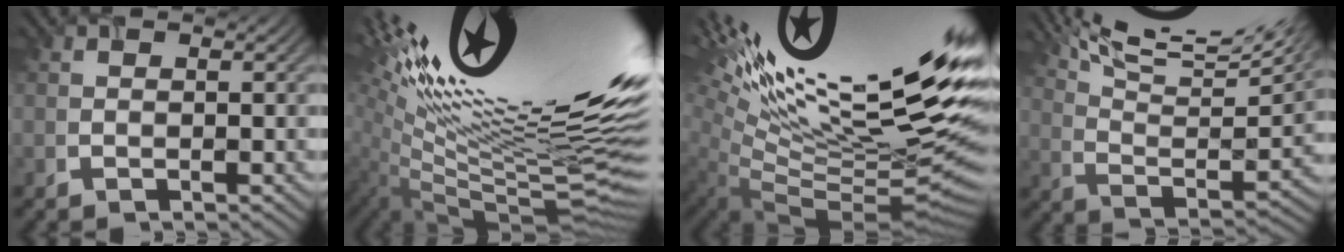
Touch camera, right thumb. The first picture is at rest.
{"total": 20.9, "force": [8.6, 4.6, 18.5], "torque": [-0.262, 0.060, 0.133]}
{"total": 20.1, "force": [9.0, 5.2, 17.2], "torque": [-0.240, 0.059, 0.142]}
{"total": 15.2, "force": [10.2, 3.3, 10.8], "torque": [-0.196, 0.004, 0.155]}